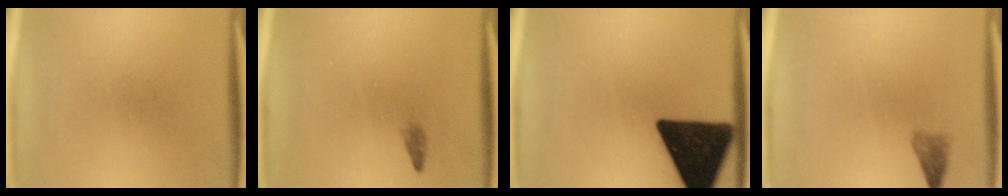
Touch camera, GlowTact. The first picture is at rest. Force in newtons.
{"total": 0.8}
{"total": 18.3}
{"total": 1.7}